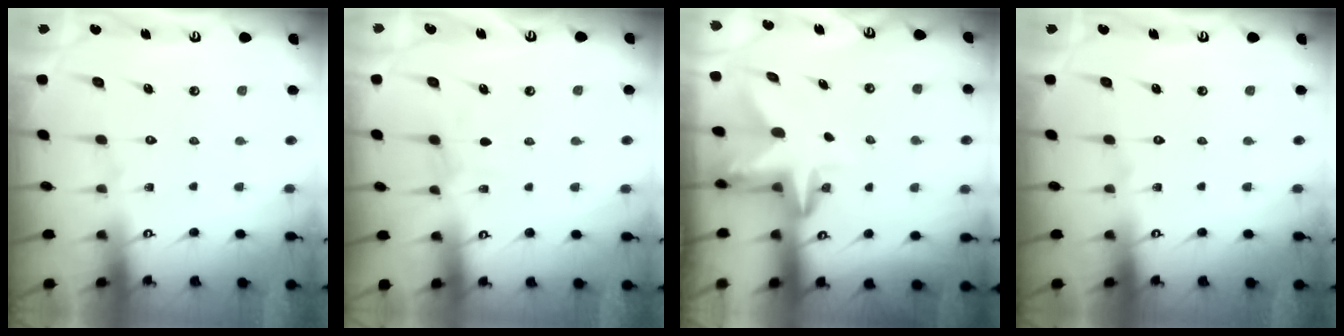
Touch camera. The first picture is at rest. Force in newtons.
{"total": 3.6, "press": 3.5, "slide": 0.4}
{"total": 3.0, "press": 3.0, "slide": 0.3}
{"total": 0.0}